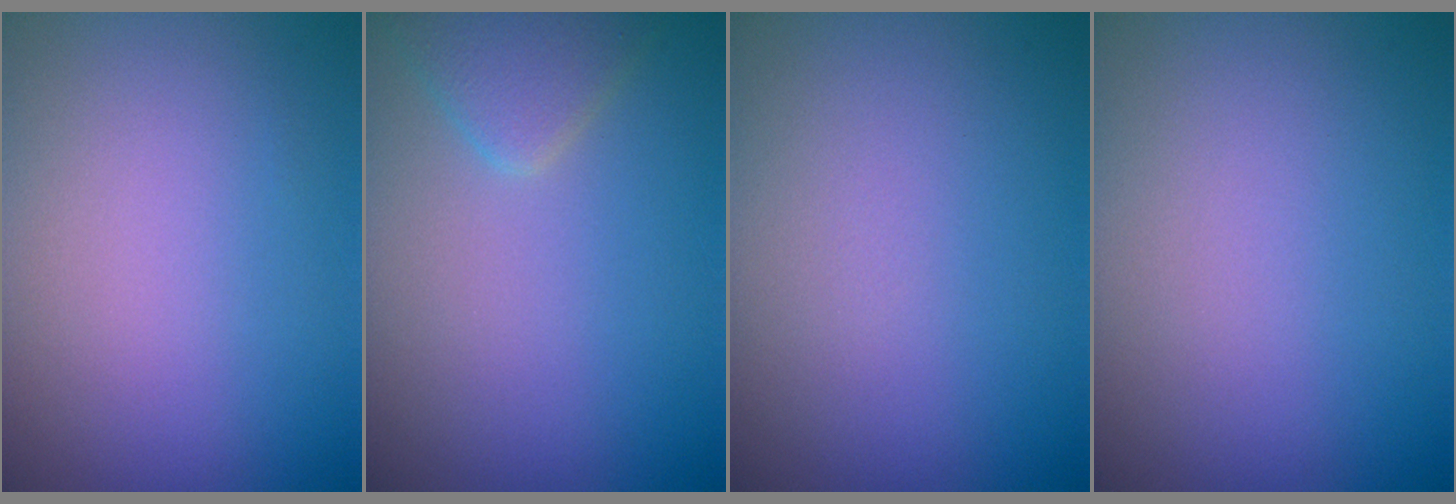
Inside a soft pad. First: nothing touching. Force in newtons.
{"total": 2.3, "press": 2.3, "slide": 0.2}
{"total": 0.0}
{"total": 0.0}